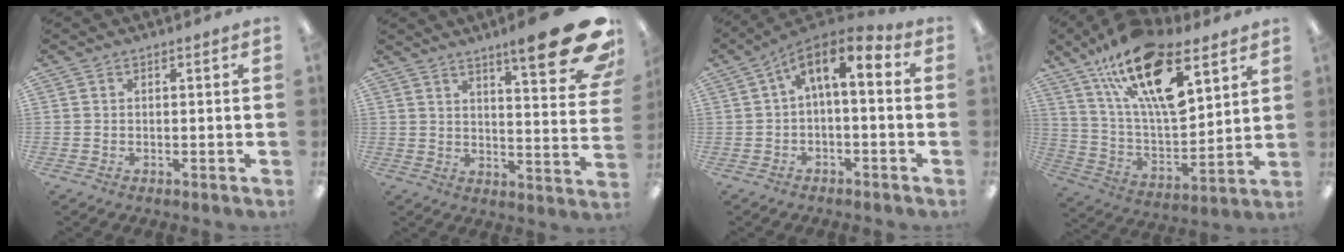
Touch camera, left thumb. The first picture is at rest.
{"total": 17.7, "force": [11.3, 3.6, 13.2], "torque": [-0.177, -0.077, 0.174]}
{"total": 7.9, "force": [1.8, 3.5, 6.9], "torque": [-0.115, -0.011, 0.031]}
{"total": 23.1, "force": [13.1, 9.5, 16.5], "torque": [-0.294, -0.065, 0.221]}